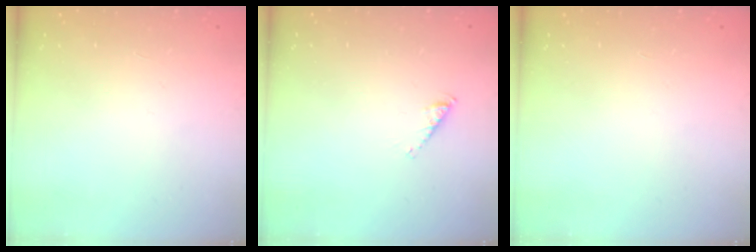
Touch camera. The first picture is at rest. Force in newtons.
{"total": 2.8, "press": 2.8, "slide": 0.5}
{"total": 0.0}